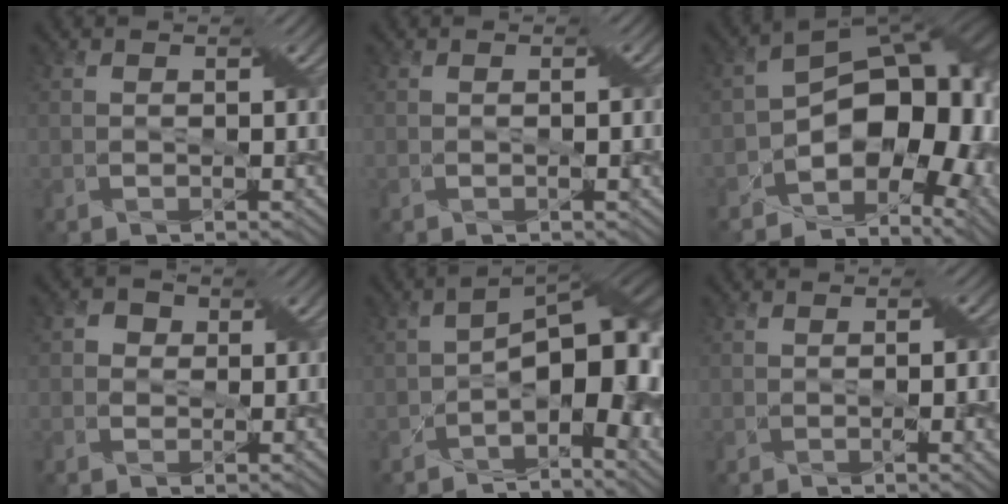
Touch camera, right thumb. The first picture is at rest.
{"total": 1.1, "force": [0.0, 0.1, 1.1], "torque": [-0.018, 0.003, 0.000]}
{"total": 14.3, "force": [-5.2, 8.9, 9.9], "torque": [-0.118, -0.008, -0.094]}
{"total": 1.9, "force": [0.2, 1.8, 0.5], "torque": [-0.010, 0.006, -0.003]}
{"total": 13.4, "force": [-2.8, 6.3, 11.5], "torque": [-0.155, -0.012, -0.039]}
{"total": 3.7, "force": [-0.4, 0.8, 3.5], "torque": [-0.054, 0.001, -0.002]}